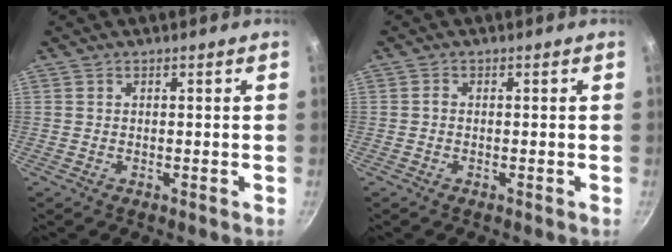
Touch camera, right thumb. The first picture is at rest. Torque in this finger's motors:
{"motor_torque": [0.11, 0.04, 0.14, 0.29, 0.01]}